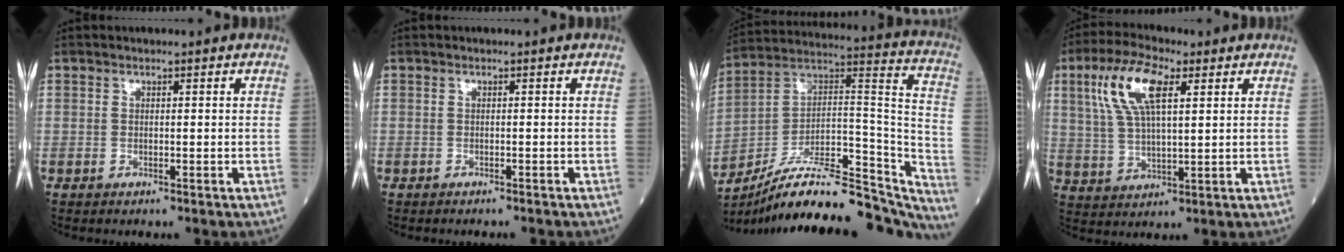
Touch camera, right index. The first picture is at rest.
{"total": 1.2, "force": [-1.2, 0.1, 0.2], "torque": [-0.002, 0.001, -0.018]}
{"total": 29.3, "force": [-25.8, 5.9, 12.5], "torque": [-0.149, 0.031, -0.386]}
{"total": 10.7, "force": [4.3, 3.3, 9.2], "torque": [-0.200, 0.019, 0.084]}